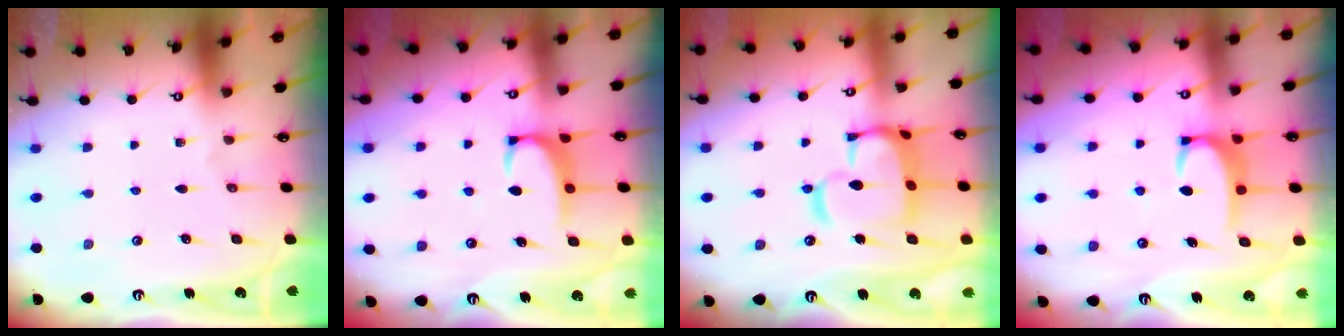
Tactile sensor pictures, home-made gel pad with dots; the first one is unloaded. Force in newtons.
{"total": 2.3, "press": 2.2, "slide": 0.7}
{"total": 11.8, "press": 11.7, "slide": 1.3}
{"total": 3.5, "press": 3.5, "slide": 0.5}